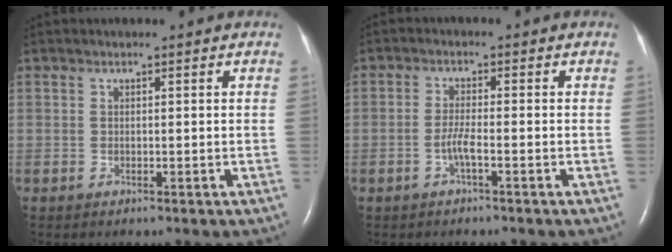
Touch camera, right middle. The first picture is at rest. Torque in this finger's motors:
{"motor_torque": [0.50, -0.16, 0.29, 0.08]}